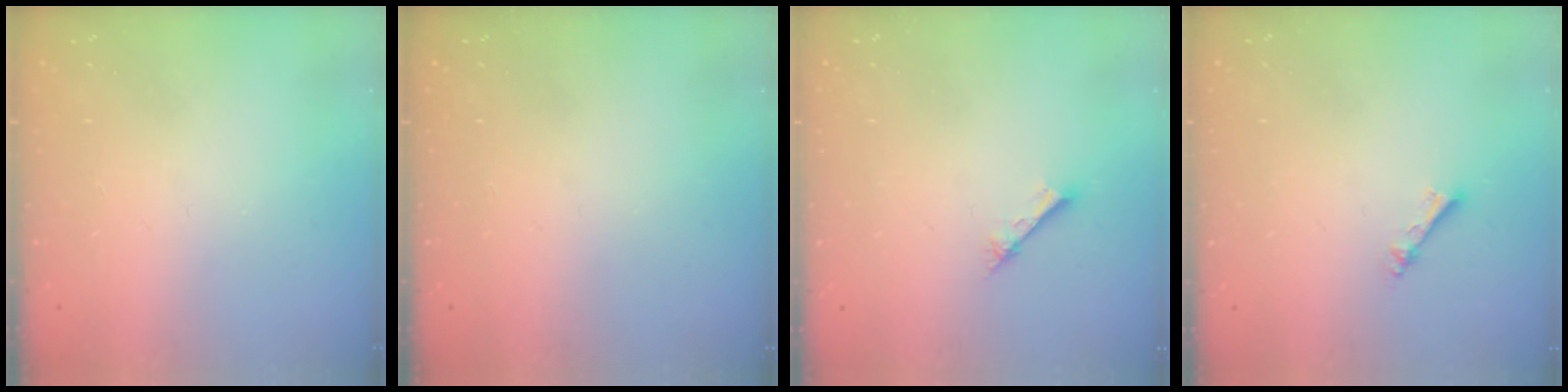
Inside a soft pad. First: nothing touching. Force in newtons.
{"total": 0.0}
{"total": 1.5, "press": 1.5, "slide": 0.1}
{"total": 2.4, "press": 2.4, "slide": 0.4}